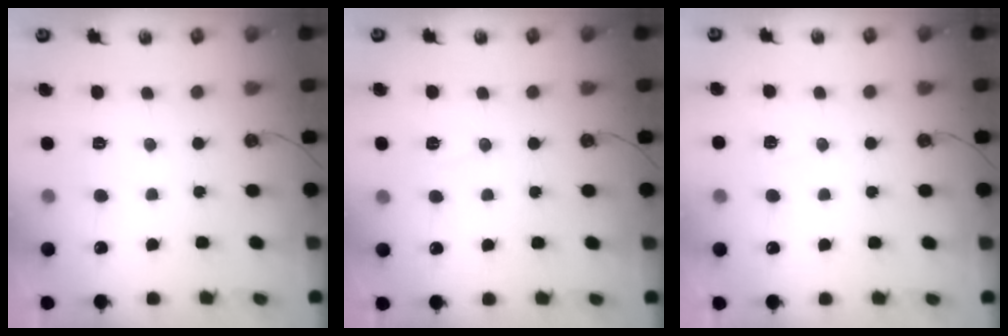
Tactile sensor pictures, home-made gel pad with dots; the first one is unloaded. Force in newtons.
{"total": 6.5, "press": 4.7, "slide": 4.6}
{"total": 5.0, "press": 4.9, "slide": 0.9}